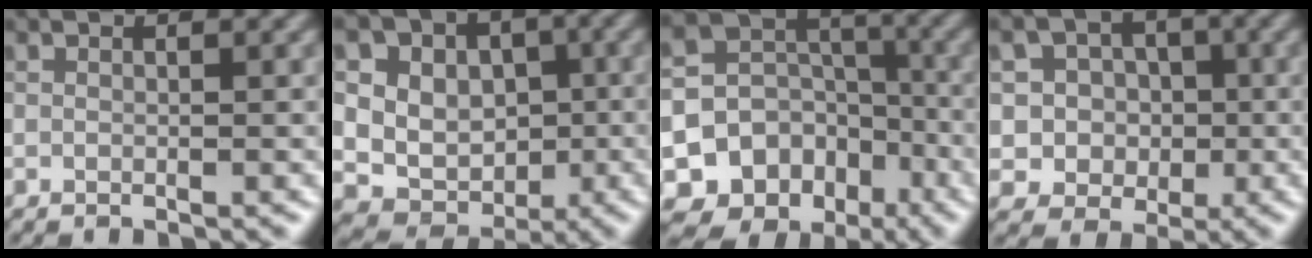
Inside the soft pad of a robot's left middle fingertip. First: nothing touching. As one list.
[{"total": 12.8, "force": [3.8, 11.0, 5.5], "torque": [-0.105, 0.032, 0.057]}, {"total": 14.8, "force": [-8.1, 11.8, 3.8], "torque": [-0.077, -0.045, -0.126]}, {"total": 5.5, "force": [0.4, 5.3, 1.5], "torque": [-0.012, 0.024, -0.008]}]